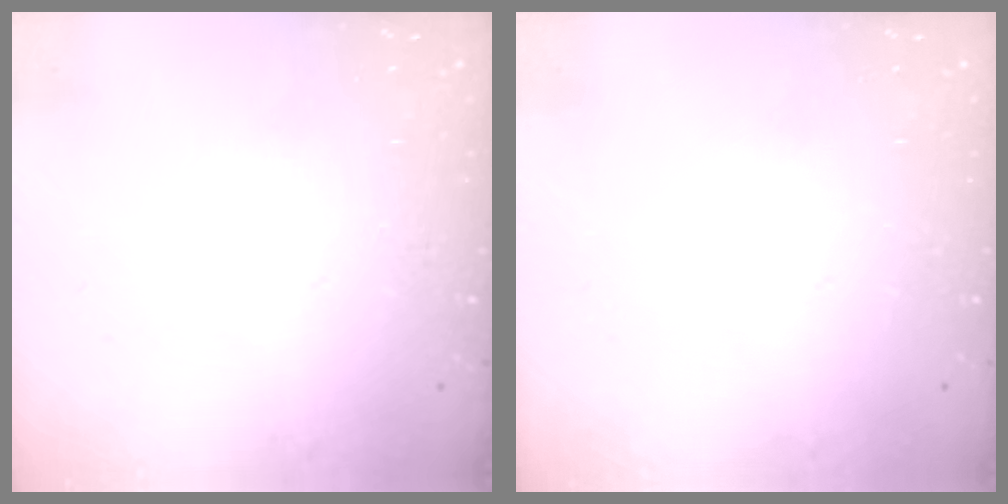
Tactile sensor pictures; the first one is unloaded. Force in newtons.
{"total": 0.0}